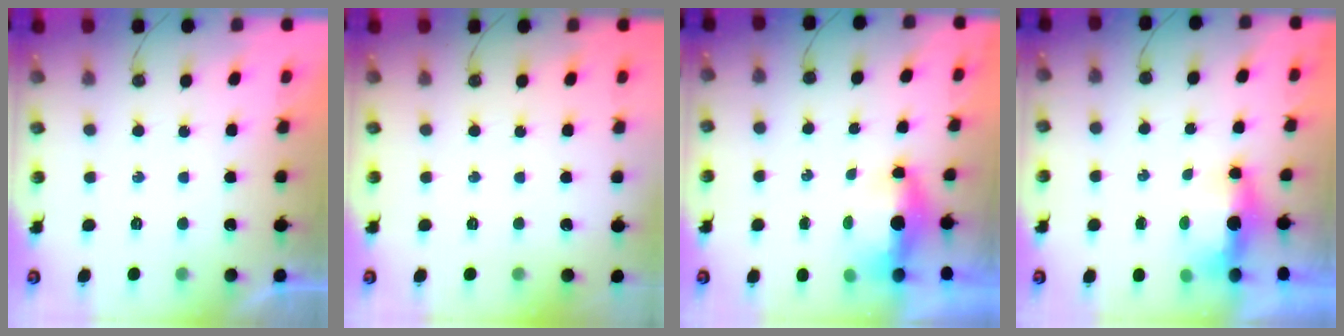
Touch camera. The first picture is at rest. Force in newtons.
{"total": 0.0}
{"total": 6.0, "press": 5.4, "slide": 2.6}
{"total": 14.0, "press": 7.0, "slide": 12.1}